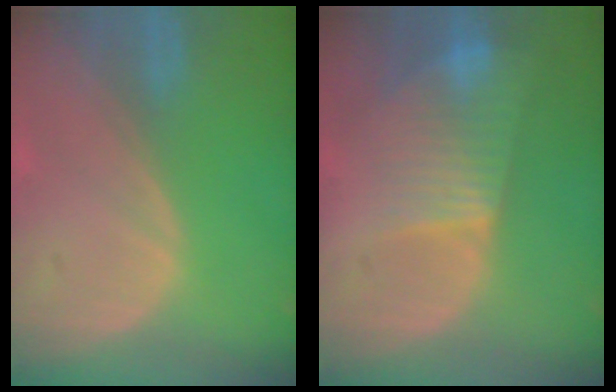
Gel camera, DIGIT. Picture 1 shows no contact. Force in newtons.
{"total": 8.0, "press": 6.8, "slide": 4.2}